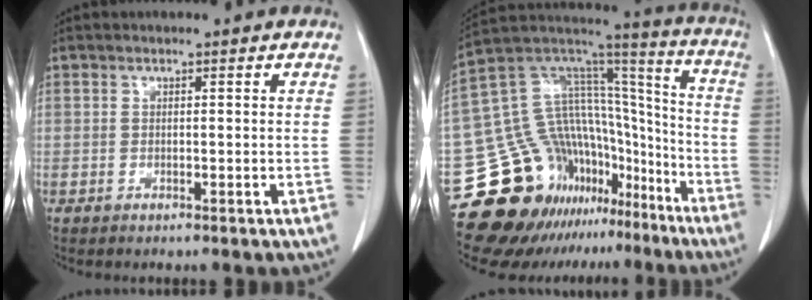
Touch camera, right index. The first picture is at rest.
{"total": 23.7, "force": [-16.2, 13.4, 10.8], "torque": [-0.181, 0.073, -0.263]}